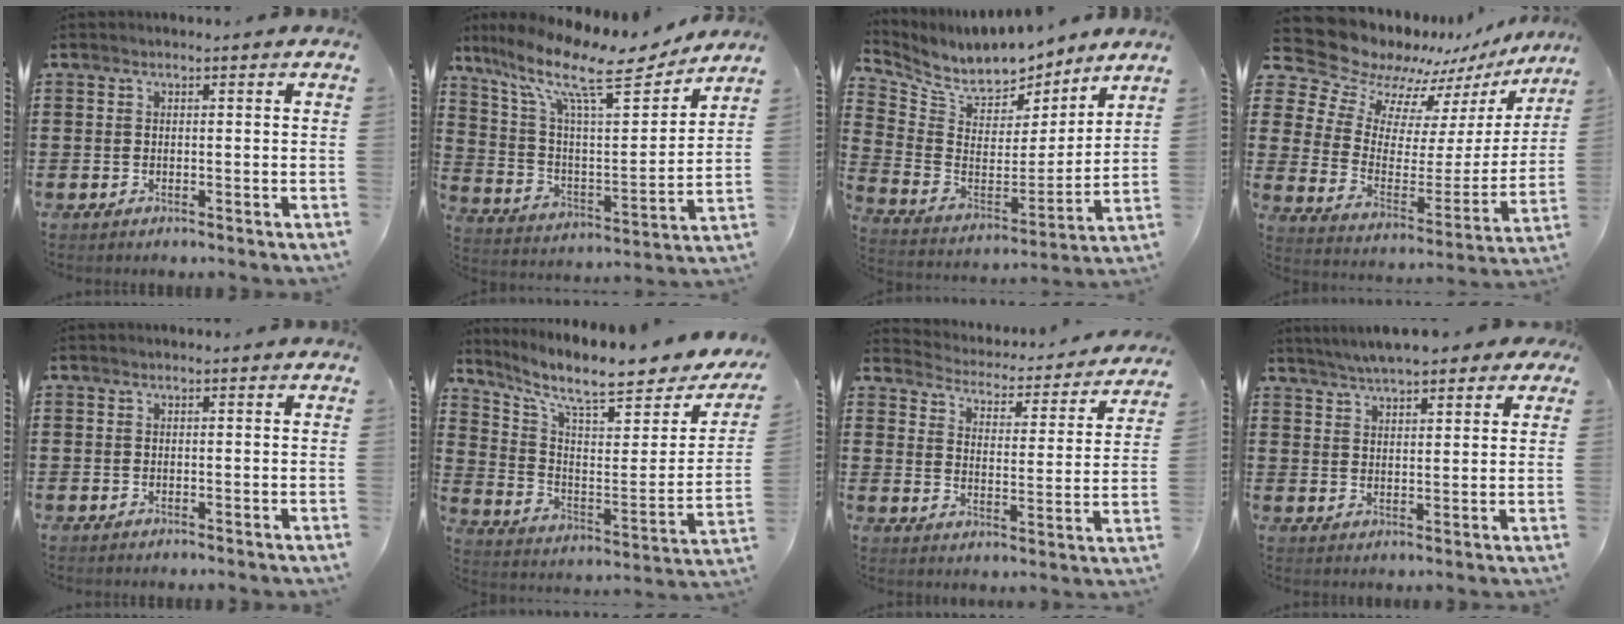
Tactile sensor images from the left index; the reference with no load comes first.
{"total": 14.1, "force": [10.1, 3.6, 9.2], "torque": [-0.205, -0.050, 0.167]}
{"total": 9.1, "force": [8.3, 2.8, 2.5], "torque": [-0.095, -0.055, 0.147]}
{"total": 10.5, "force": [9.5, 4.0, 1.6], "torque": [-0.086, -0.072, 0.169]}
{"total": 0.0}
{"total": 8.5, "force": [7.0, 0.9, 4.7], "torque": [-0.107, -0.061, 0.112]}
{"total": 3.1, "force": [3.0, 0.4, -0.1], "torque": [-0.022, -0.031, 0.043]}
{"total": 4.7, "force": [4.4, 0.8, 1.6], "torque": [-0.046, -0.009, 0.079]}